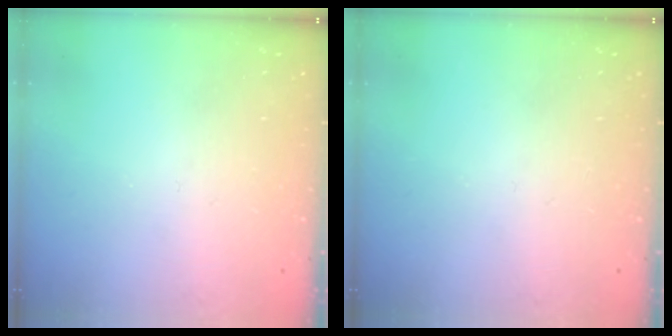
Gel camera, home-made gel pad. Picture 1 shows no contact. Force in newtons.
{"total": 0.0}